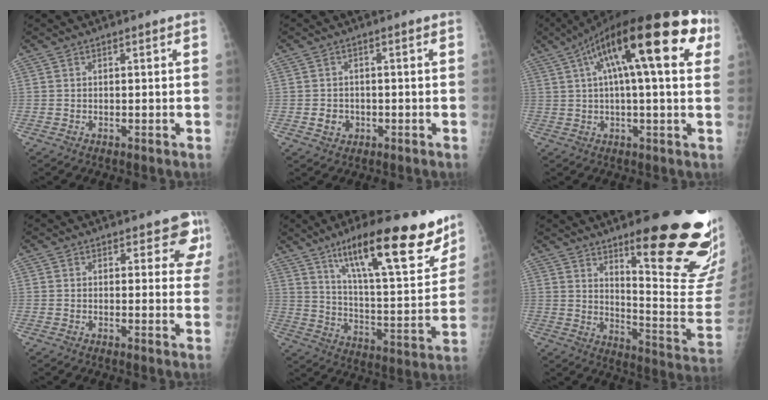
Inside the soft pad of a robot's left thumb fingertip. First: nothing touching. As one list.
[{"total": 3.0, "force": [-1.0, 2.6, 1.0], "torque": [-0.003, 0.005, -0.011]}, {"total": 24.1, "force": [8.1, 7.2, 21.5], "torque": [-0.324, 0.041, 0.115]}, {"total": 5.2, "force": [3.7, 2.8, 2.4], "torque": [0.015, -0.017, 0.026]}, {"total": 24.3, "force": [15.6, 6.4, 17.5], "torque": [-0.232, -0.061, 0.248]}, {"total": 24.3, "force": [14.1, 4.8, 19.2], "torque": [-0.212, -0.102, 0.210]}]